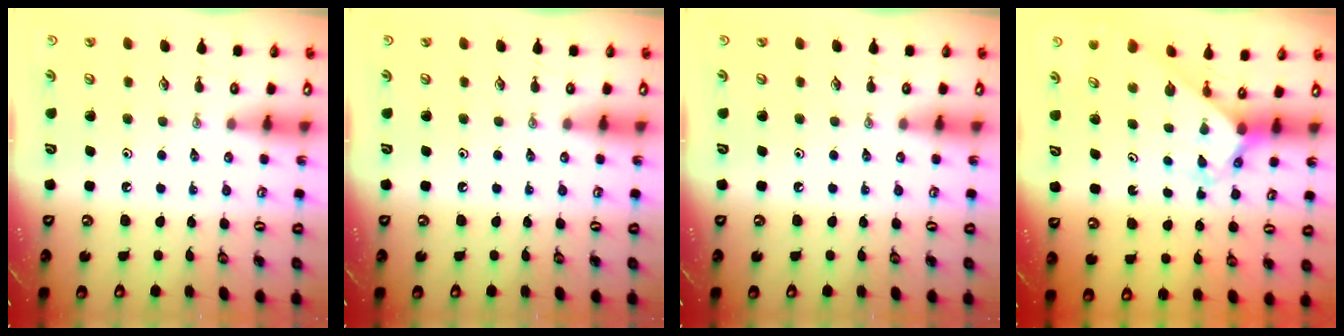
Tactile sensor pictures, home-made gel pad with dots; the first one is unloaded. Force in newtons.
{"total": 0.0}
{"total": 0.0}
{"total": 2.5, "press": 2.5, "slide": 0.1}